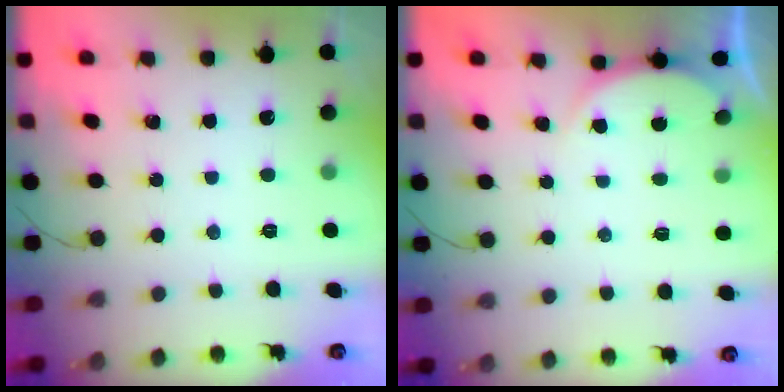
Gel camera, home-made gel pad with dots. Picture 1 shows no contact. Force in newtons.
{"total": 2.3, "press": 2.2, "slide": 0.6}